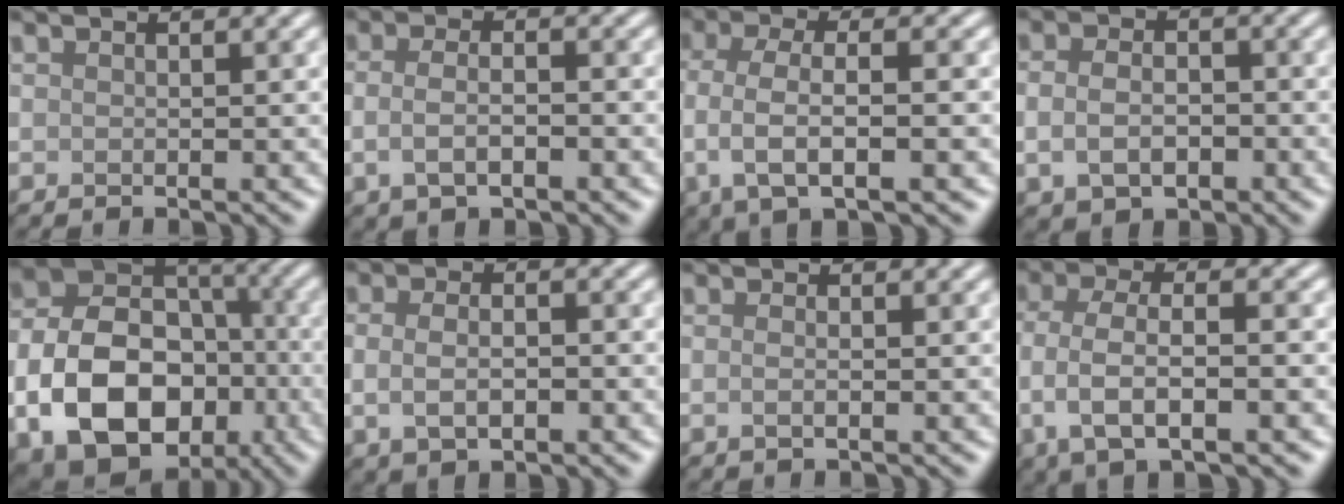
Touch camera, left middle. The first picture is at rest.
{"total": 3.1, "force": [-0.7, 1.4, 2.7], "torque": [-0.056, -0.005, -0.016]}
{"total": 5.3, "force": [-1.0, 1.9, 4.8], "torque": [-0.098, -0.002, -0.019]}
{"total": 3.9, "force": [-0.9, 2.7, 2.7], "torque": [-0.044, -0.006, -0.019]}
{"total": 13.3, "force": [-3.8, 9.6, 8.5], "torque": [-0.164, -0.022, -0.065]}
{"total": 3.8, "force": [-0.4, 2.1, 3.1], "torque": [-0.050, 0.001, -0.007]}
{"total": 1.0, "force": [-0.1, 0.4, 1.0], "torque": [-0.014, -0.007, -0.006]}
{"total": 5.6, "force": [-1.5, 2.2, 5.0], "torque": [-0.103, -0.003, -0.029]}